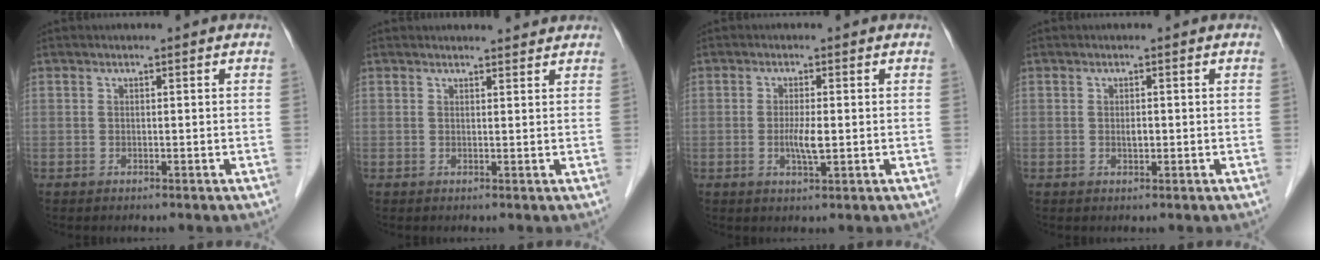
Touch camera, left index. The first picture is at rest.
{"total": 3.4, "force": [3.3, 0.5, 0.4], "torque": [-0.009, 0.008, 0.036]}
{"total": 3.0, "force": [-0.3, 0.4, 2.9], "torque": [-0.060, -0.005, -0.005]}
{"total": 1.0, "force": [0.0, 0.5, 0.8], "torque": [-0.016, 0.000, 0.000]}